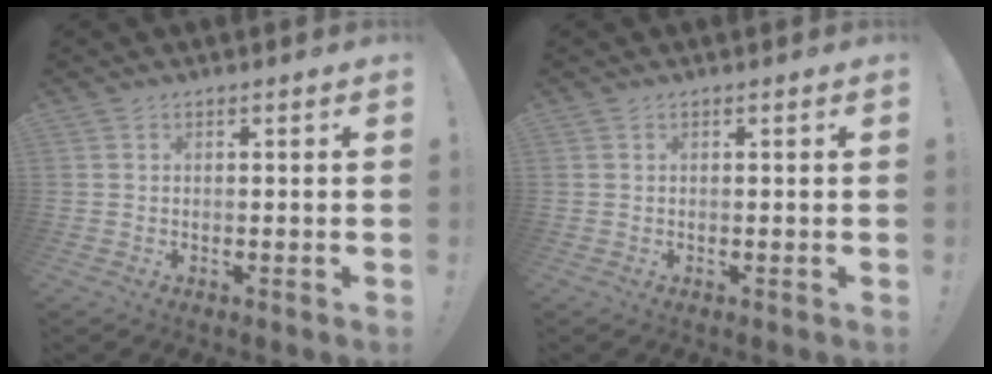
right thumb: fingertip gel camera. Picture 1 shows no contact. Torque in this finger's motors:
{"motor_torque": [-0.01, 0.01, 0.06, -0.04, 0.02]}